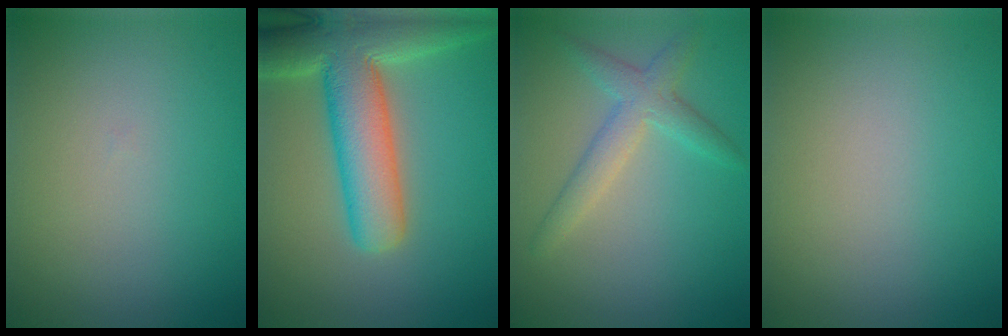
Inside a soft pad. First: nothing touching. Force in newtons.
{"total": 10.4, "press": 10.4, "slide": 0.8}
{"total": 3.0, "press": 3.0, "slide": 0.1}
{"total": 0.0}